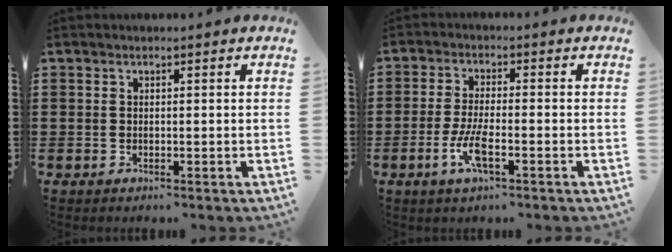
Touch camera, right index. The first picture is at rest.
{"total": 4.9, "force": [-2.0, 1.1, 4.4], "torque": [-0.099, -0.008, -0.041]}